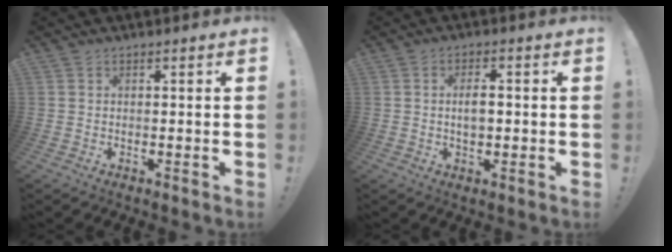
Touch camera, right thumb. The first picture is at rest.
{"total": 4.4, "force": [-0.1, 2.3, 3.7], "torque": [-0.053, -0.001, -0.009]}